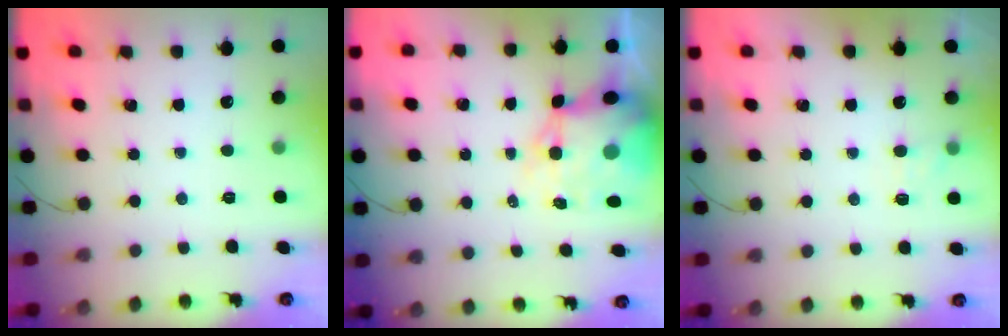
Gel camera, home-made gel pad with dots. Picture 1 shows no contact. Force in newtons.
{"total": 12.4, "press": 11.9, "slide": 3.3}
{"total": 6.3, "press": 6.1, "slide": 1.5}